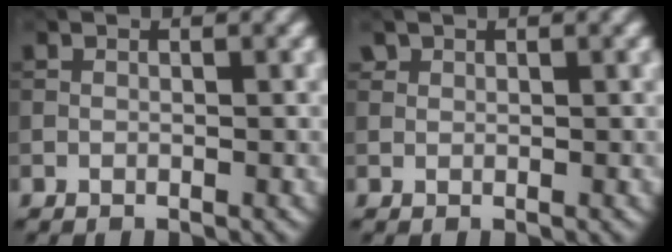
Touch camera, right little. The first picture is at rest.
{"total": 0.8, "force": [0.4, 0.6, 0.3], "torque": [-0.004, 0.003, 0.005]}